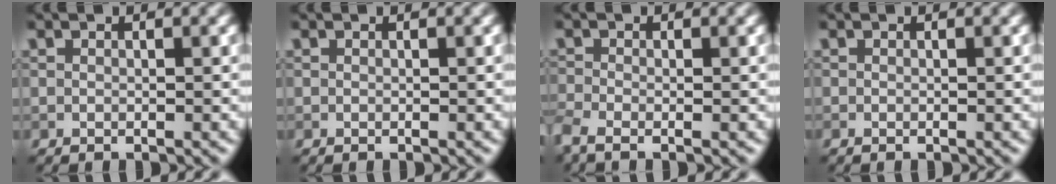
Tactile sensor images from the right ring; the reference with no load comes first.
{"total": 0.0}
{"total": 2.0, "force": [-1.3, 0.7, 1.3], "torque": [-0.034, -0.013, -0.035]}
{"total": 0.0}